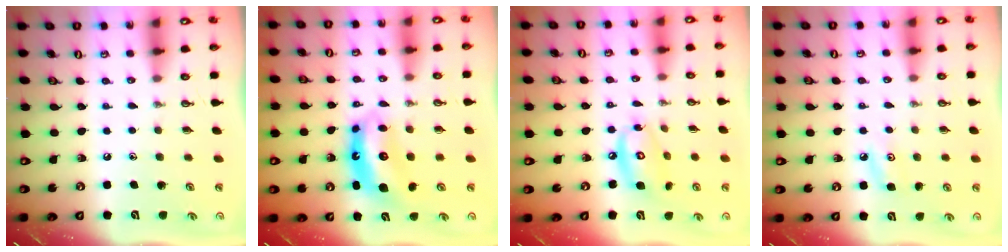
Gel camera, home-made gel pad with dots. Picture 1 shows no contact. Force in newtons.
{"total": 8.7, "press": 8.6, "slide": 1.3}
{"total": 11.4, "press": 11.3, "slide": 0.8}
{"total": 4.9, "press": 4.8, "slide": 0.7}